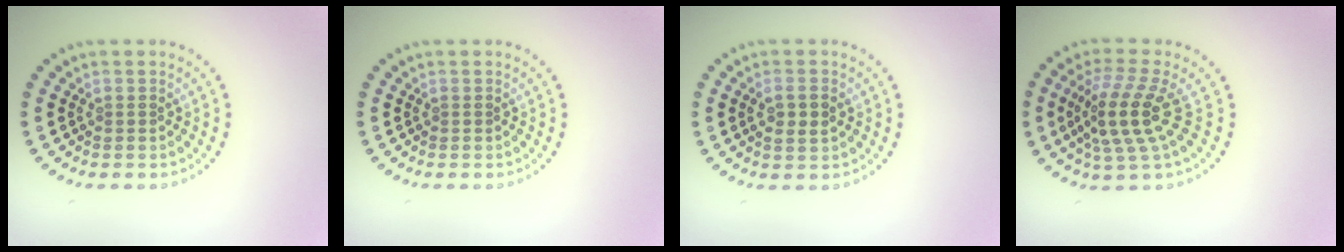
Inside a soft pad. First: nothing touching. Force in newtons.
{"total": 0.0}
{"total": 2.1, "press": 2.0, "slide": 0.4}
{"total": 4.6, "press": 3.7, "slide": 2.7}